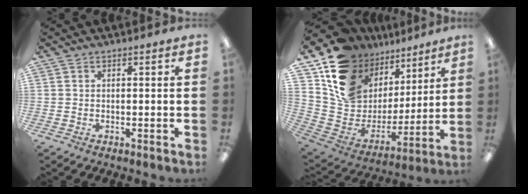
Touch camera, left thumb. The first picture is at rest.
{"total": 16.8, "force": [9.9, 12.2, 6.1], "torque": [-0.122, -0.069, 0.195]}